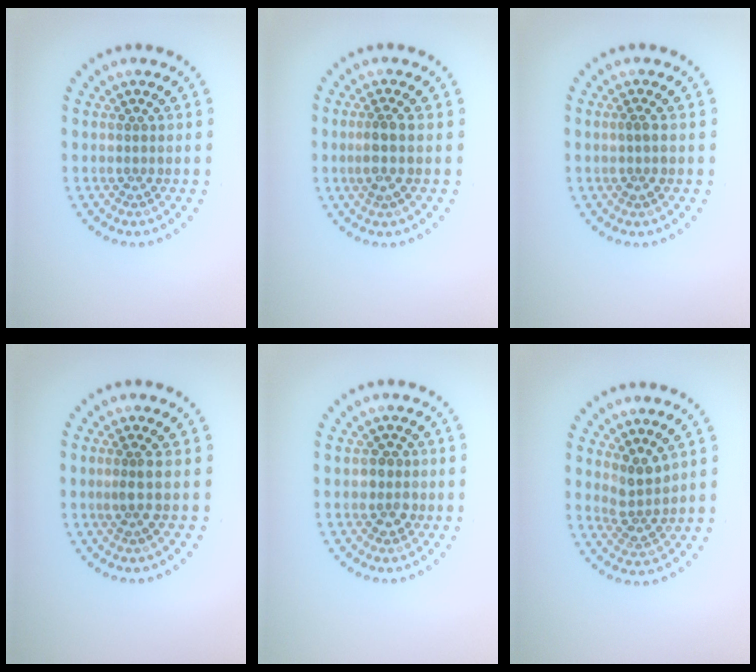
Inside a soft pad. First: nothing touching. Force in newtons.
{"total": 2.0, "press": 1.8, "slide": 0.9}
{"total": 1.1, "press": 1.0, "slide": 0.3}
{"total": 1.6, "press": 1.3, "slide": 1.0}
{"total": 1.8, "press": 1.7, "slide": 0.6}
{"total": 2.6, "press": 2.1, "slide": 1.5}